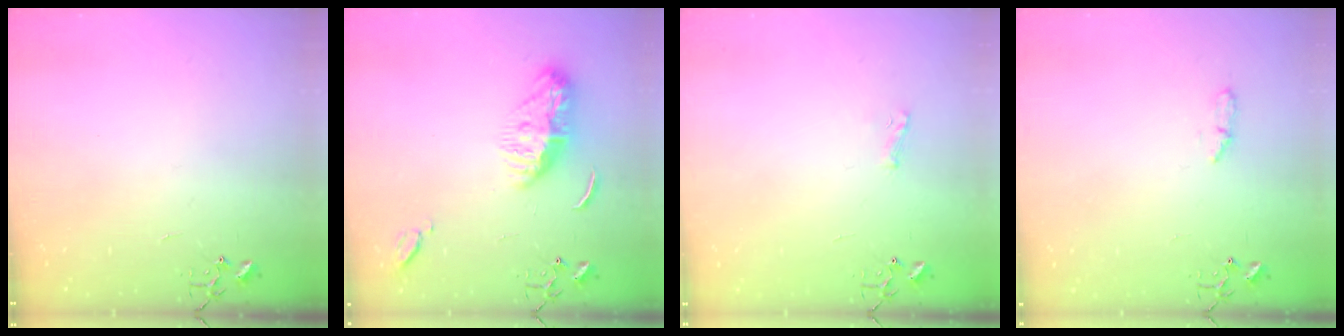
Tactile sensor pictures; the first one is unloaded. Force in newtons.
{"total": 11.6, "press": 11.6, "slide": 1.0}
{"total": 5.5, "press": 5.5, "slide": 0.7}
{"total": 4.5, "press": 4.4, "slide": 0.6}